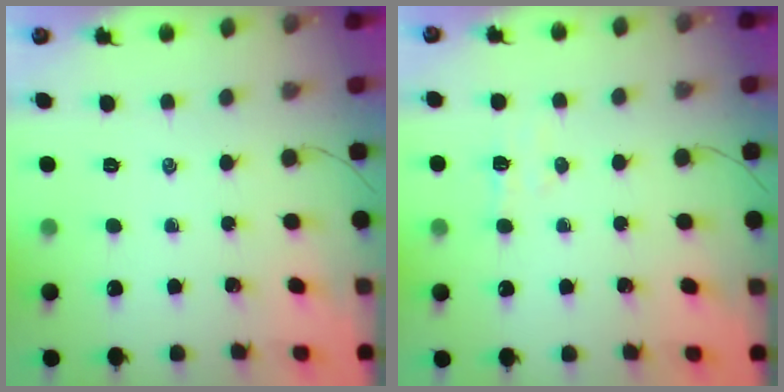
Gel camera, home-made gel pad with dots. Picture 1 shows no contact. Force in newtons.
{"total": 5.1, "press": 4.9, "slide": 1.2}